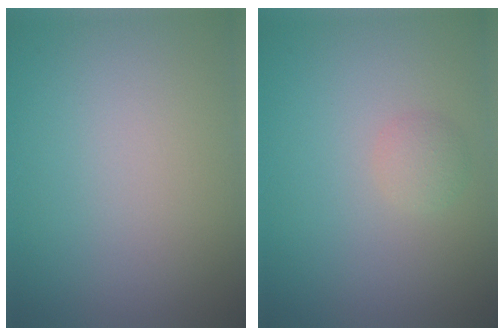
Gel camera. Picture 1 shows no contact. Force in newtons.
{"total": 1.3, "press": 1.3, "slide": 0.1}